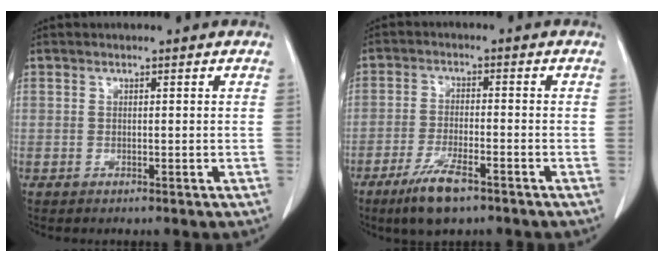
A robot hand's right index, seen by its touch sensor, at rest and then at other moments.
{"total": 7.2, "force": [-4.8, 1.4, 5.2], "torque": [-0.104, -0.013, -0.083]}